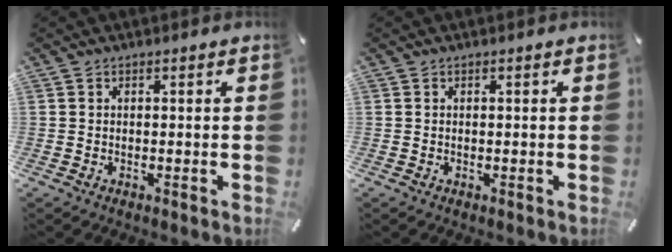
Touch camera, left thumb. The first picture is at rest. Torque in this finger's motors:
{"motor_torque": [-0.11, -0.04, -0.02, 0.01, 0.00]}